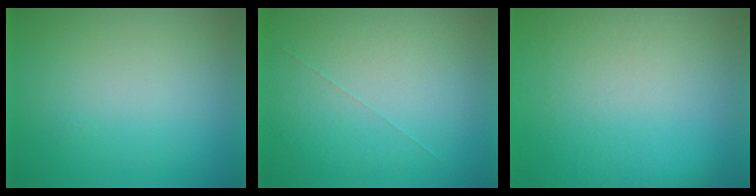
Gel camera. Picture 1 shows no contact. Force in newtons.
{"total": 1.0}
{"total": 5.7}